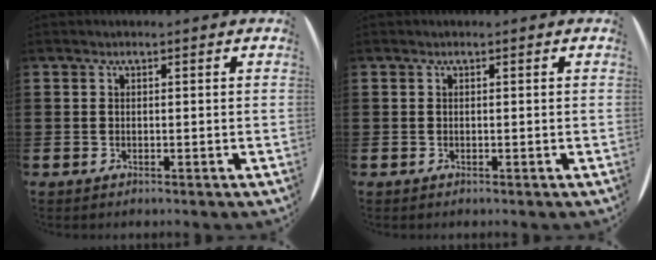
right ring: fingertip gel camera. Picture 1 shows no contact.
{"total": 0.0}